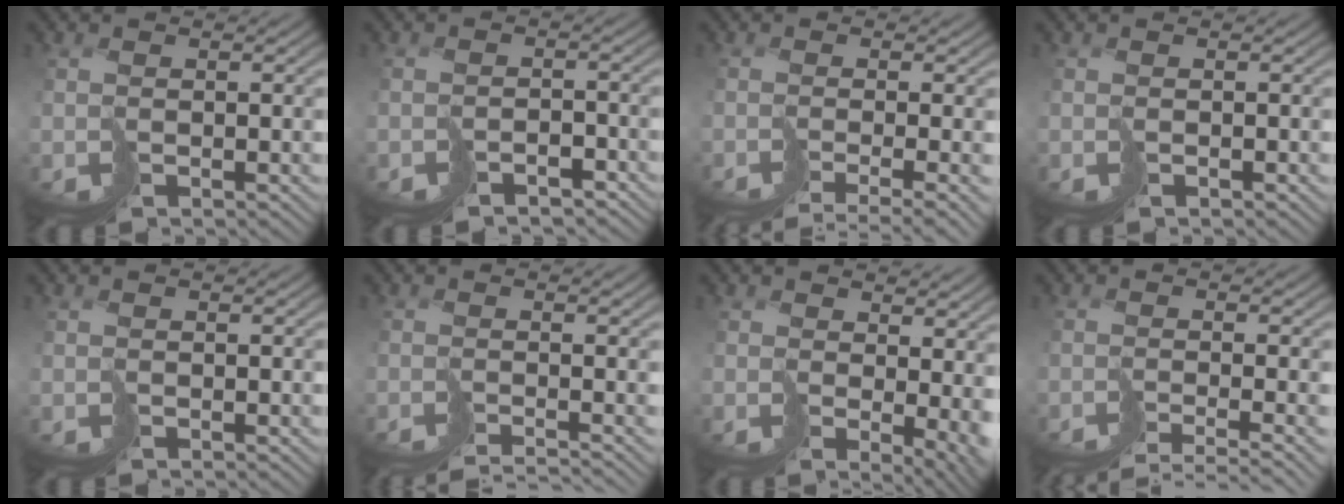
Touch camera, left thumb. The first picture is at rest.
{"total": 3.9, "force": [-3.6, 1.3, 0.6], "torque": [0.001, -0.009, -0.053]}
{"total": 4.7, "force": [-3.5, -0.1, 3.1], "torque": [-0.038, -0.015, -0.044]}
{"total": 0.5, "force": [-0.5, -0.1, -0.2], "torque": [0.008, -0.001, -0.007]}
{"total": 0.0}
{"total": 3.9, "force": [-3.5, -0.7, 1.5], "torque": [-0.006, -0.012, -0.052]}
{"total": 6.0, "force": [1.3, 2.8, 5.1], "torque": [-0.089, -0.020, 0.043]}
{"total": 4.8, "force": [-4.1, -0.6, 2.3], "torque": [-0.020, -0.010, -0.057]}